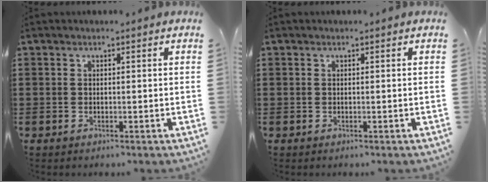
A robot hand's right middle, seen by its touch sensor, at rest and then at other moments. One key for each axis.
{"total": 0.0}